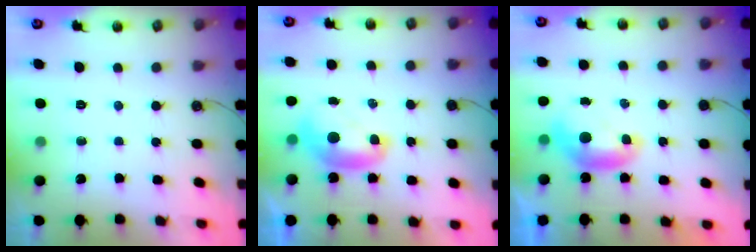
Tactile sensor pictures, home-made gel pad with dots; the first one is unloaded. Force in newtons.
{"total": 1.9, "press": 1.9, "slide": 0.2}
{"total": 0.0}